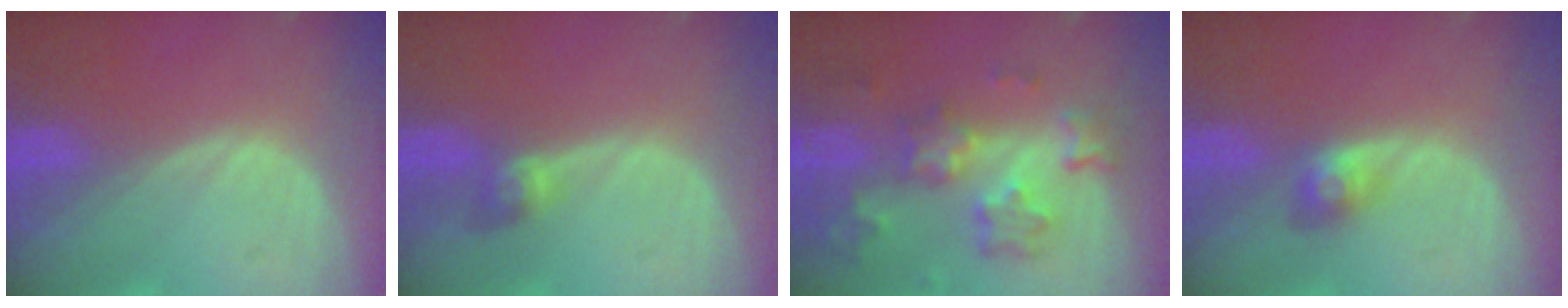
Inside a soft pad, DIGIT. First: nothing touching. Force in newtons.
{"total": 2.7, "press": 2.5, "slide": 0.9}
{"total": 8.8, "press": 7.8, "slide": 4.1}
{"total": 2.9, "press": 2.7, "slide": 1.0}